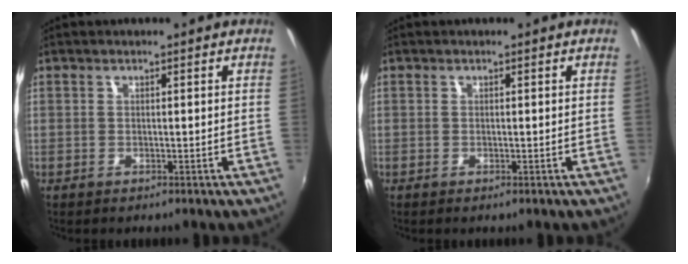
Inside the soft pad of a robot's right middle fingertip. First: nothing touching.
{"total": 0.0}